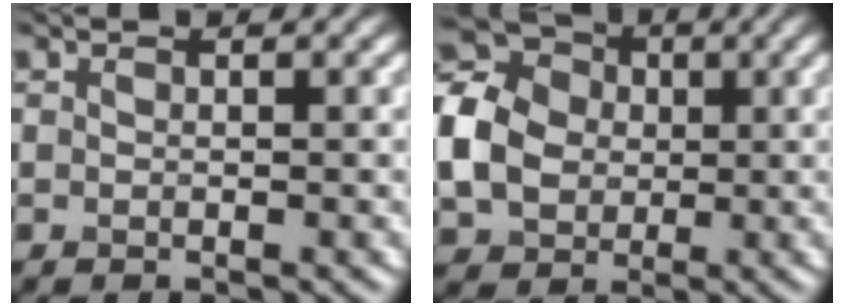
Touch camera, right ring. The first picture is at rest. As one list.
[{"total": 8.5, "force": [-0.3, 7.0, 4.8], "torque": [-0.128, 0.008, -0.007]}]